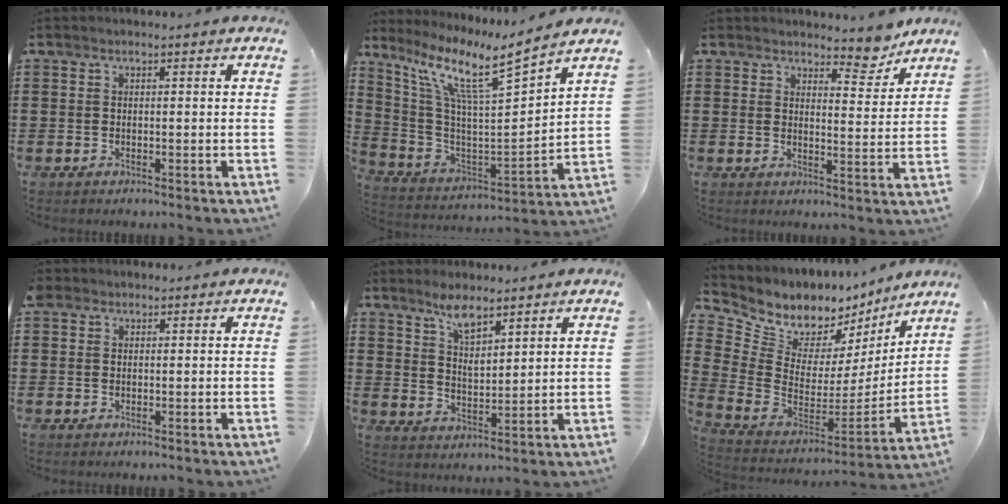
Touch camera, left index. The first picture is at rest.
{"total": 10.2, "force": [7.6, 0.4, 6.7], "torque": [-0.162, -0.055, 0.118]}
{"total": 5.3, "force": [4.9, 1.2, 1.7], "torque": [-0.024, -0.023, 0.086]}
{"total": 1.0, "force": [0.6, 0.7, 0.4], "torque": [-0.010, 0.005, 0.010]}
{"total": 5.4, "force": [4.2, 1.5, 3.1], "torque": [-0.065, -0.006, 0.072]}
{"total": 8.0, "force": [5.8, 5.0, 2.1], "torque": [-0.084, -0.048, 0.107]}